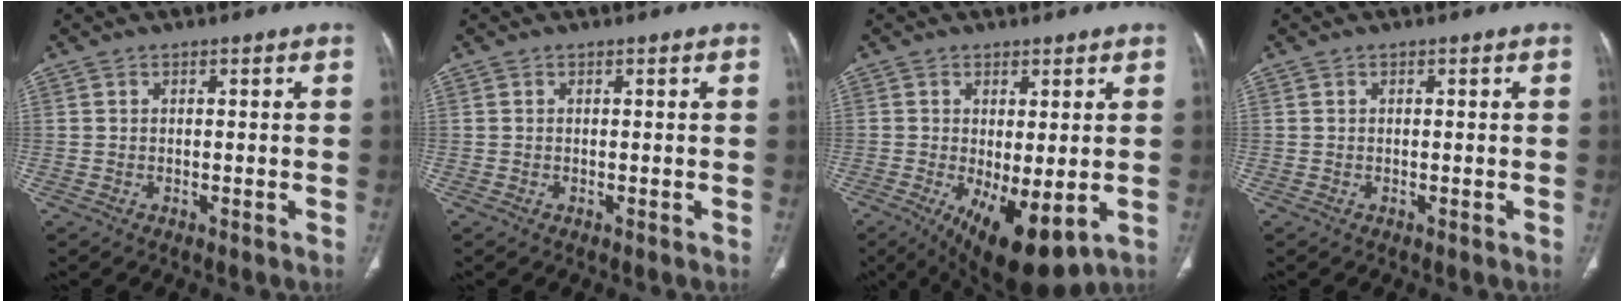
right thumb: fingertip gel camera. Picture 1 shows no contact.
{"total": 0.0}
{"total": 11.3, "force": [-3.1, 4.3, 10.0], "torque": [-0.151, -0.023, -0.029]}
{"total": 0.0}